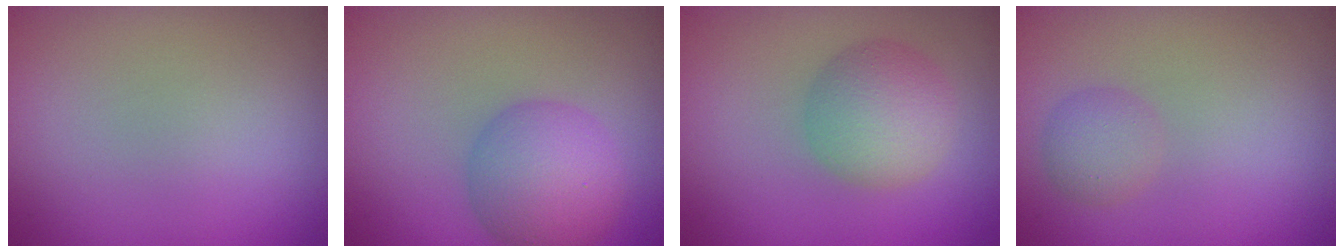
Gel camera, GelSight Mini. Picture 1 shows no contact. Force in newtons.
{"total": 4.8, "press": 4.8, "slide": 0.2}
{"total": 4.3, "press": 4.3, "slide": 0.1}
{"total": 1.7, "press": 1.7, "slide": 0.0}